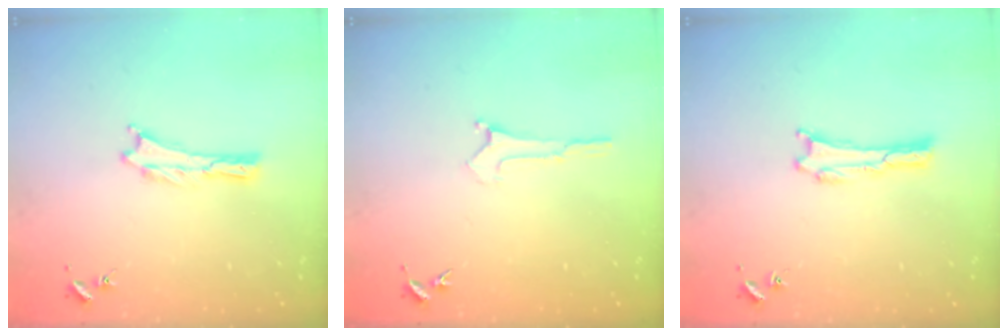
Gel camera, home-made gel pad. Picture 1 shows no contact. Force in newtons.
{"total": 0.0}
{"total": 0.0}